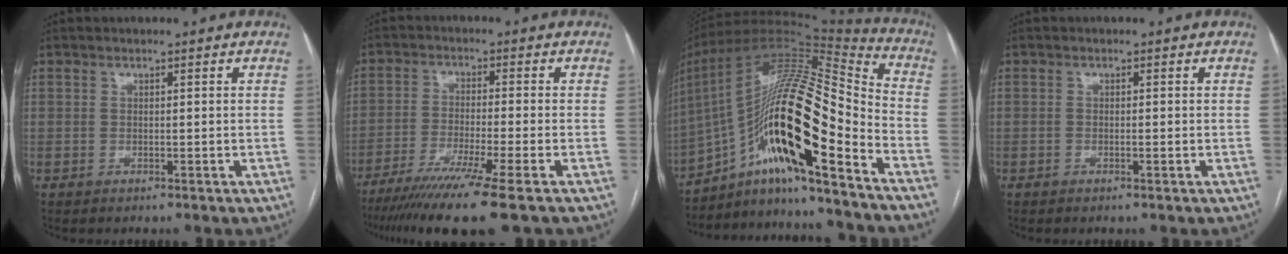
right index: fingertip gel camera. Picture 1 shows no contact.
{"total": 12.7, "force": [-9.3, -1.5, 8.5], "torque": [-0.143, -0.038, -0.150]}
{"total": 23.7, "force": [-11.0, 3.8, 20.6], "torque": [-0.367, 0.010, -0.190]}
{"total": 0.5, "force": [-0.2, 0.1, 0.5], "torque": [-0.009, 0.000, -0.003]}